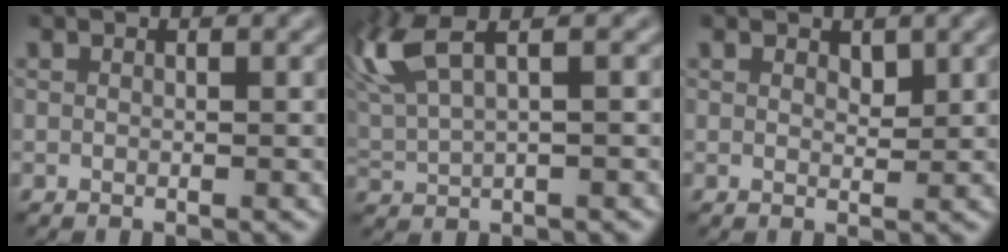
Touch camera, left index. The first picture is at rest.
{"total": 5.8, "force": [2.8, 1.7, 4.7], "torque": [-0.122, 0.014, 0.058]}
{"total": 0.9, "force": [0.7, 0.4, 0.5], "torque": [-0.013, -0.004, 0.014]}